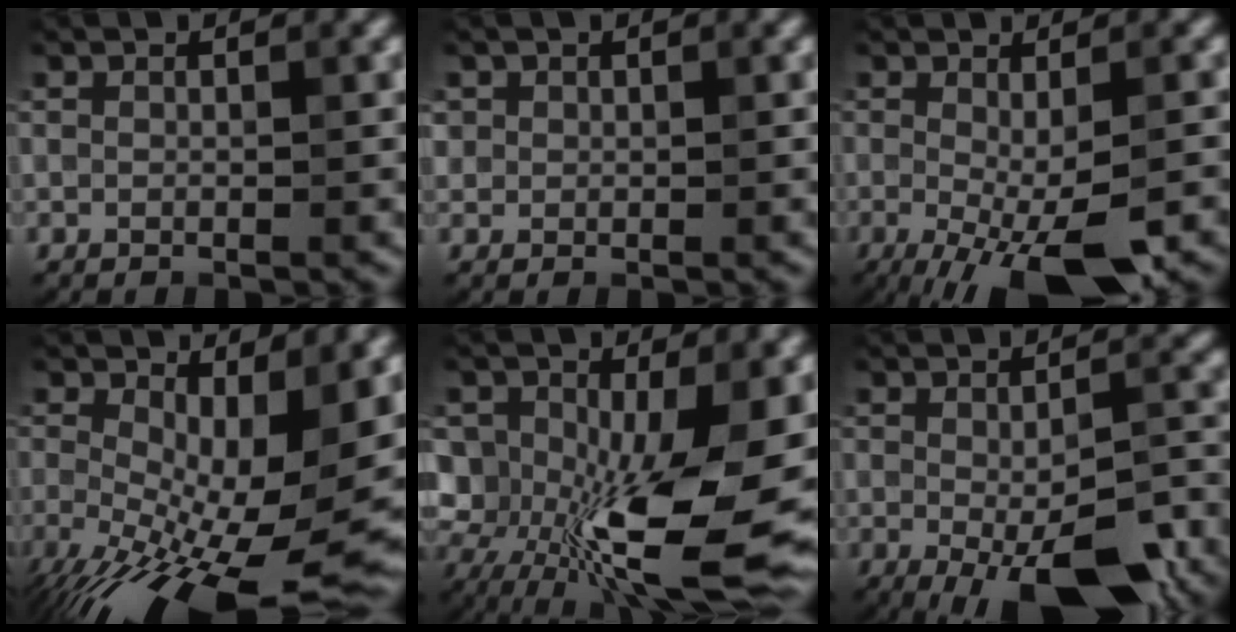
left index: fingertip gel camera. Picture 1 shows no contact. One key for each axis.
{"total": 0.6, "fx": 0.2, "fy": 0.6, "fz": -0.1, "tx": 0.009, "ty": -0.004, "tz": 0.005}
{"total": 7.9, "fx": -3.1, "fy": 2.0, "fz": 7.0, "tx": -0.113, "ty": -0.014, "tz": -0.041}
{"total": 15.0, "fx": -2.8, "fy": 6.0, "fz": 13.5, "tx": -0.210, "ty": -0.027, "tz": -0.035}
{"total": 15.4, "fx": -2.4, "fy": 7.7, "fz": 13.1, "tx": -0.230, "ty": -0.031, "tz": -0.035}
{"total": 10.6, "fx": -4.8, "fy": 3.3, "fz": 8.9, "tx": -0.136, "ty": -0.026, "tz": -0.058}